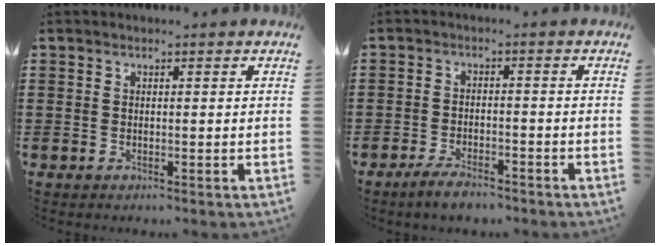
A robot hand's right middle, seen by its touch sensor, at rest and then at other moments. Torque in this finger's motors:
{"motor_torque": [1.40, -0.74, 0.06, 0.07]}